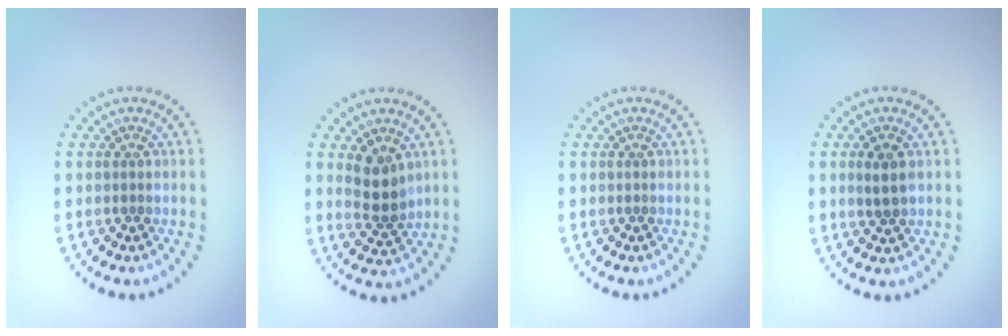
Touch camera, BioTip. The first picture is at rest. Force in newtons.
{"total": 3.4, "press": 3.2, "slide": 1.3}
{"total": 0.0}
{"total": 1.4, "press": 1.3, "slide": 0.5}